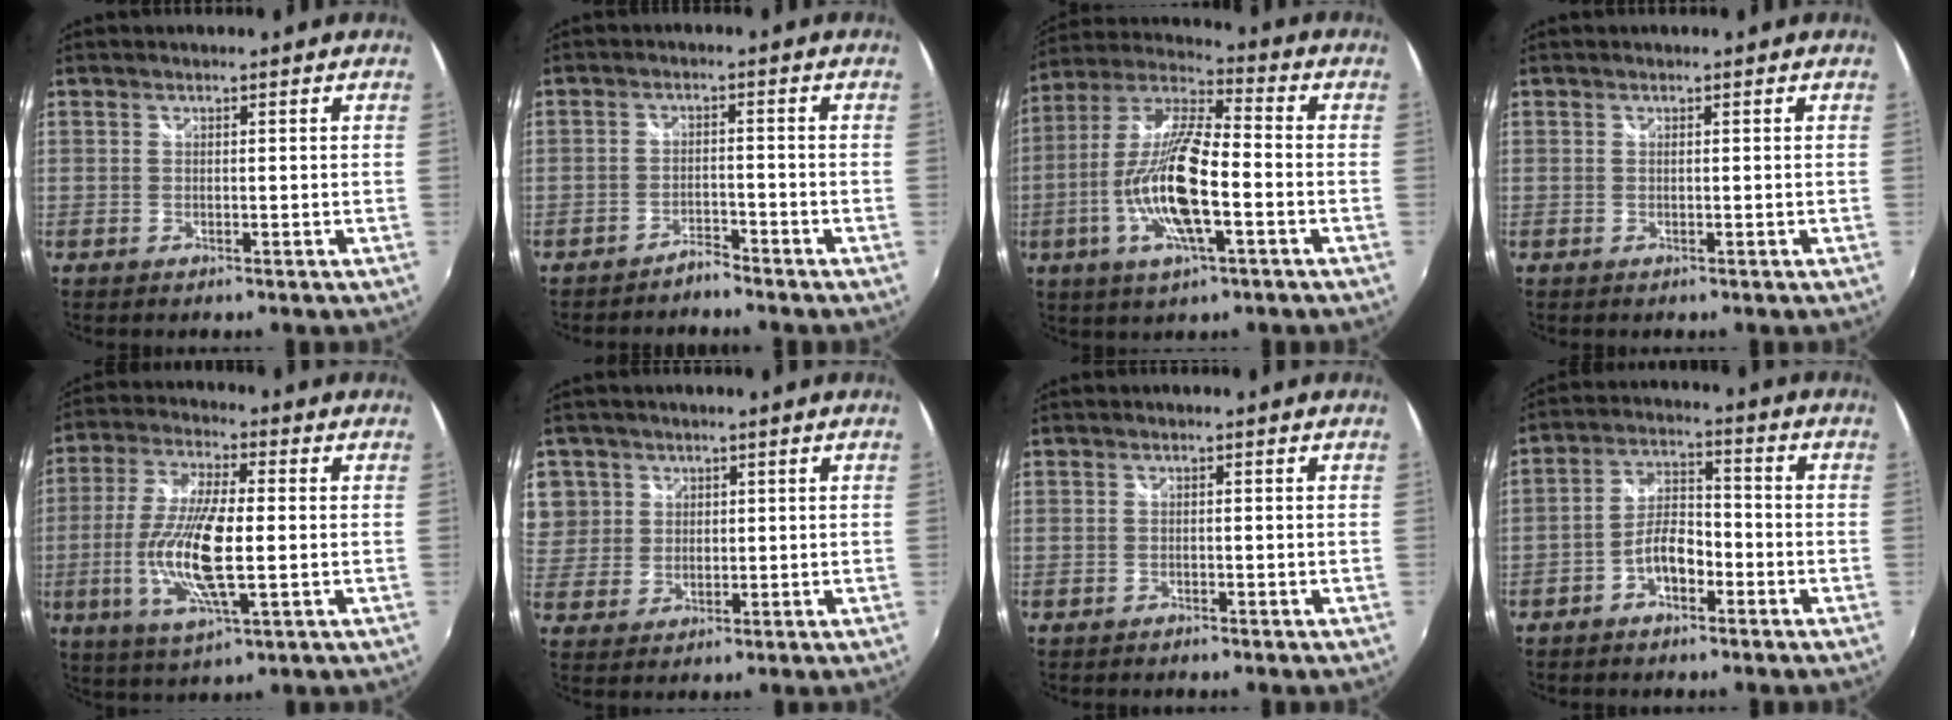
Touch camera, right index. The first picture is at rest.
{"total": 2.6, "force": [-2.6, 0.3, 0.3], "torque": [-0.017, 0.000, -0.047]}
{"total": 16.4, "force": [-4.5, 4.0, 15.2], "torque": [-0.305, -0.006, -0.089]}
{"total": 0.0}
{"total": 14.3, "force": [-2.0, 3.6, 13.7], "torque": [-0.279, -0.007, -0.039]}
{"total": 9.6, "force": [3.1, 8.8, 2.3], "torque": [-0.063, 0.022, 0.067]}
{"total": 0.8, "force": [-0.7, 0.2, 0.1], "torque": [-0.007, -0.002, -0.013]}
{"total": 6.3, "force": [-3.3, 3.1, 4.4], "torque": [-0.088, 0.017, -0.057]}